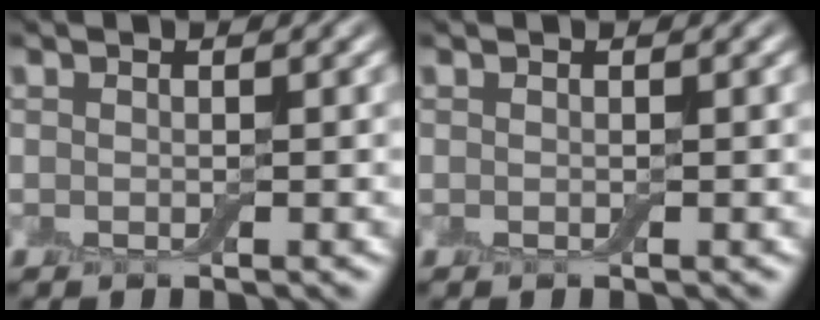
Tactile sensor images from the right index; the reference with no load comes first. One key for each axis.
{"total": 0.0}